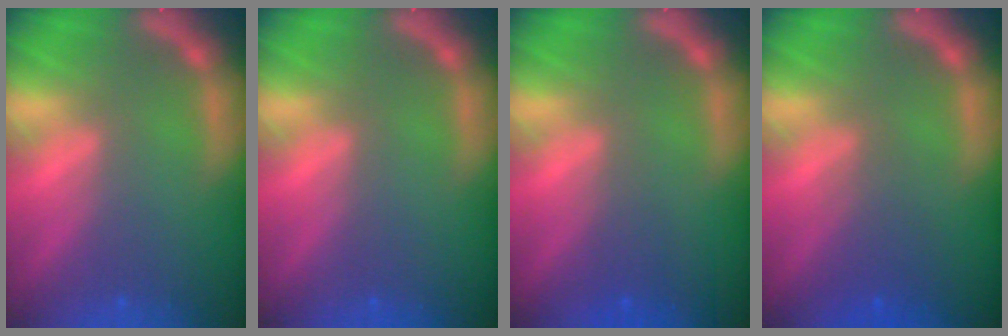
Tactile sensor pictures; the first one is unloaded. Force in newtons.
{"total": 0.0}
{"total": 1.5}
{"total": 2.5}